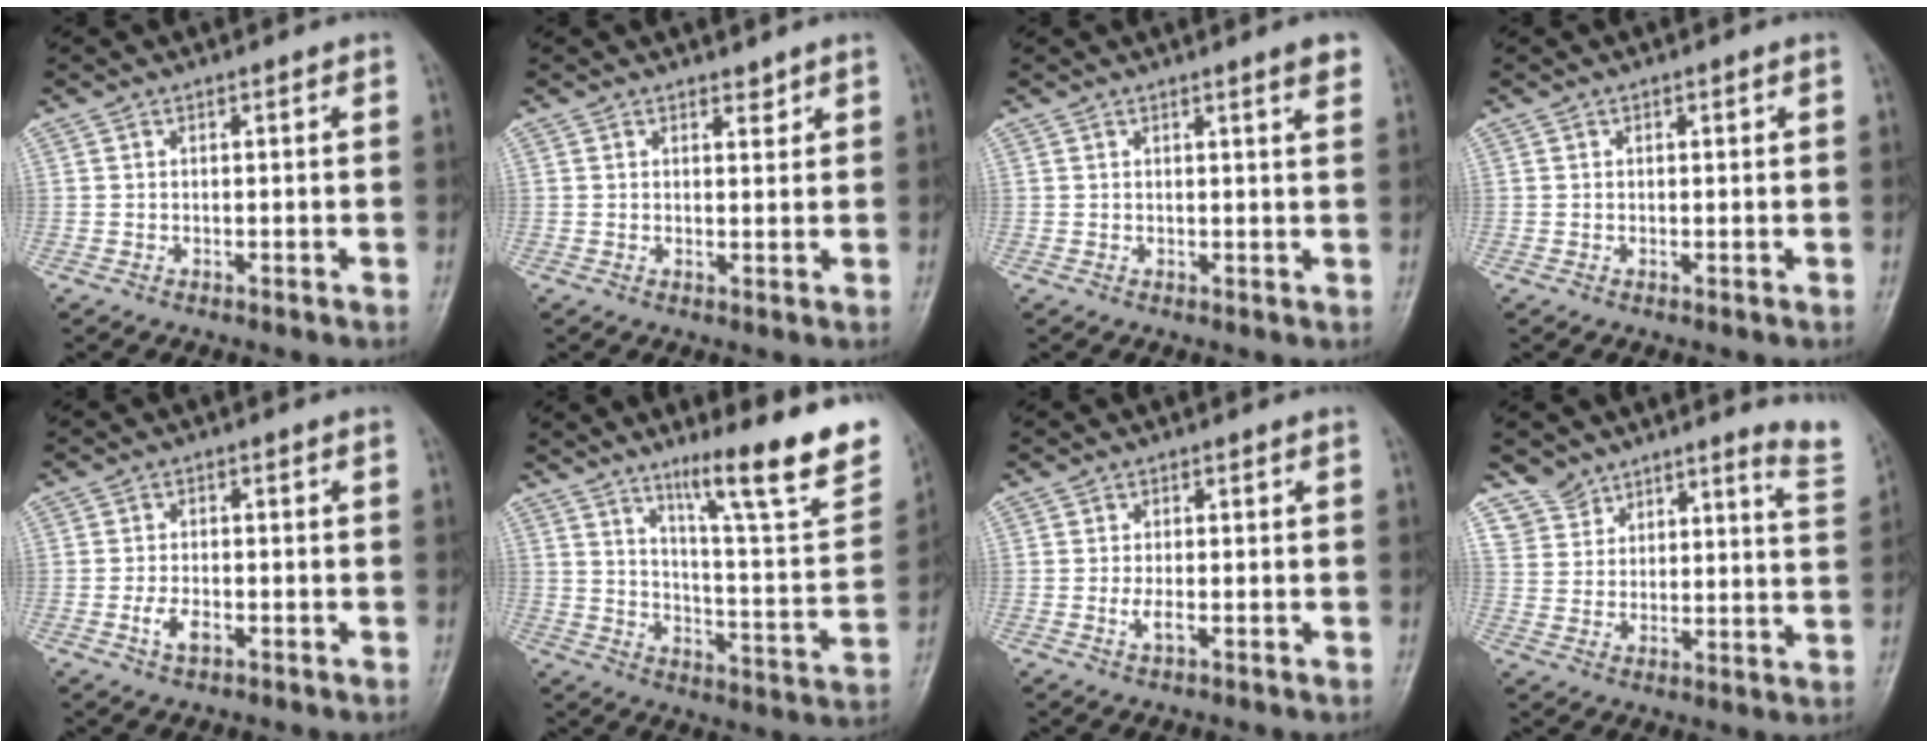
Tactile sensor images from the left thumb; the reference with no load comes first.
{"total": 1.8, "force": [1.3, 0.9, 0.7], "torque": [0.003, -0.008, 0.018]}
{"total": 3.0, "force": [2.0, 0.1, 2.2], "torque": [-0.027, -0.010, 0.025]}
{"total": 0.8, "force": [0.2, 0.5, 0.5], "torque": [-0.002, 0.001, 0.002]}
{"total": 3.7, "force": [-1.5, 2.1, 2.7], "torque": [-0.051, 0.007, -0.027]}
{"total": 21.0, "force": [14.1, 2.8, 15.3], "torque": [-0.188, -0.076, 0.216]}
{"total": 2.3, "force": [-0.6, 1.0, 2.1], "torque": [-0.045, -0.003, -0.013]}
{"total": 10.2, "force": [9.8, 2.8, 0.2], "torque": [0.040, -0.091, 0.129]}